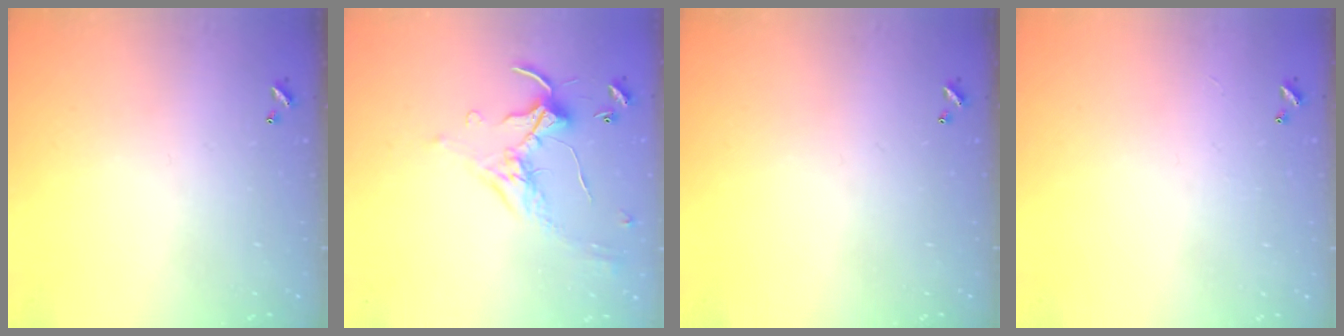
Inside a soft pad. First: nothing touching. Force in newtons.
{"total": 0.7, "press": 0.6, "slide": 0.4}
{"total": 0.0}
{"total": 1.0, "press": 0.9, "slide": 0.5}